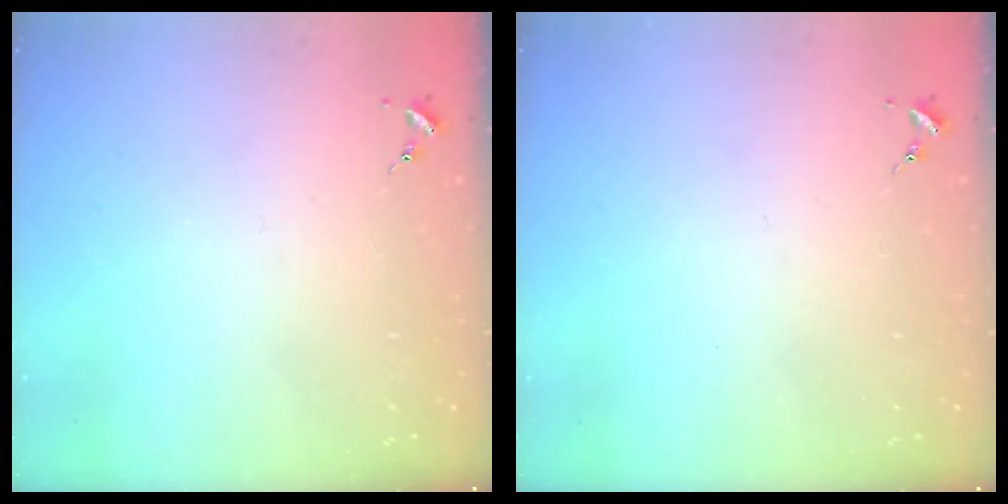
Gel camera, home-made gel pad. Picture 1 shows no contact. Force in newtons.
{"total": 0.0}